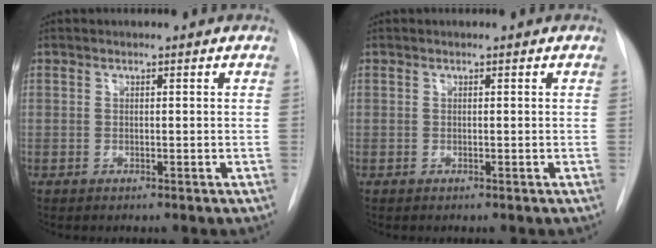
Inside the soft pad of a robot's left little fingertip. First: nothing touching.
{"total": 0.0}